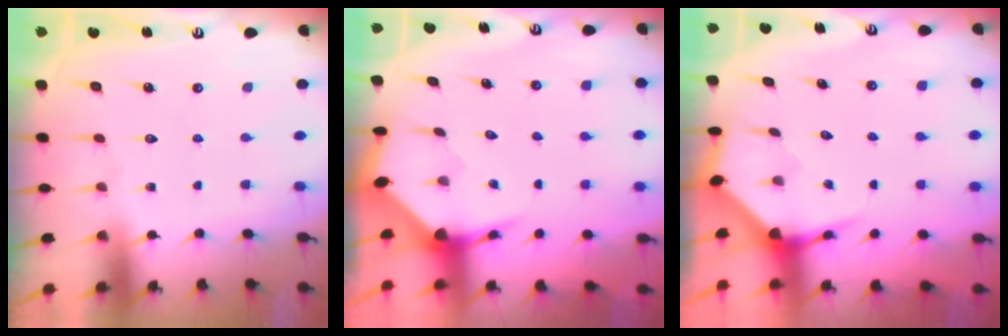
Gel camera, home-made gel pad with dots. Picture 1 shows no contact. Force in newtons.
{"total": 3.6, "press": 3.5, "slide": 0.4}
{"total": 4.0, "press": 3.9, "slide": 0.4}